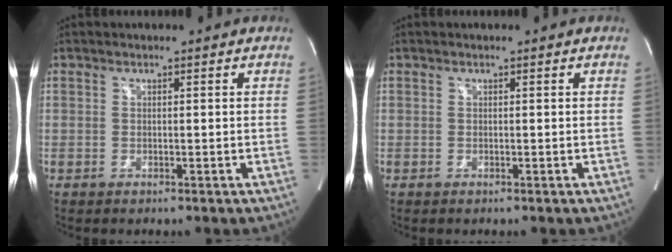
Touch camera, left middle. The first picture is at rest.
{"total": 0.0}